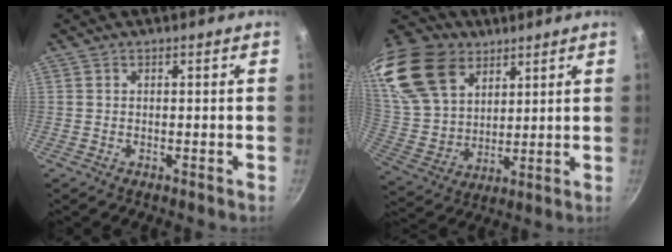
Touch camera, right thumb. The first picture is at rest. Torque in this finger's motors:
{"motor_torque": [-1.66, 2.21, 0.62, -0.05, 0.15]}